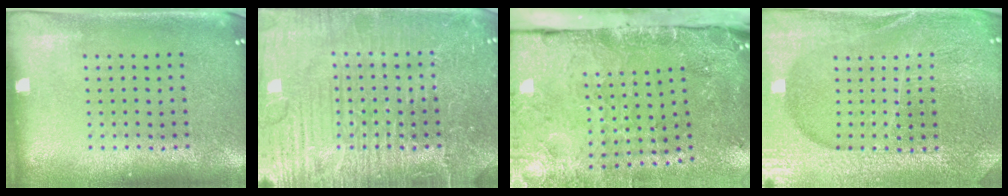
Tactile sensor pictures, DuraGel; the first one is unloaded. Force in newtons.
{"total": 7.6, "press": 7.6, "slide": 1.0}
{"total": 4.9, "press": 3.7, "slide": 3.2}
{"total": 4.9, "press": 4.5, "slide": 1.8}